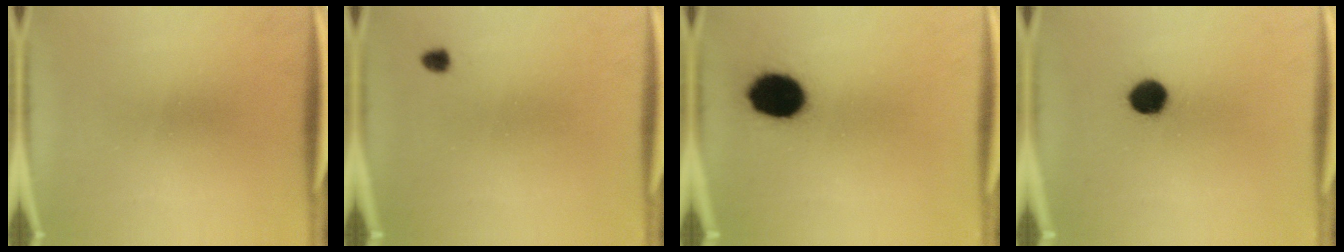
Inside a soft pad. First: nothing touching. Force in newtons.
{"total": 1.2}
{"total": 13.2}
{"total": 6.8}